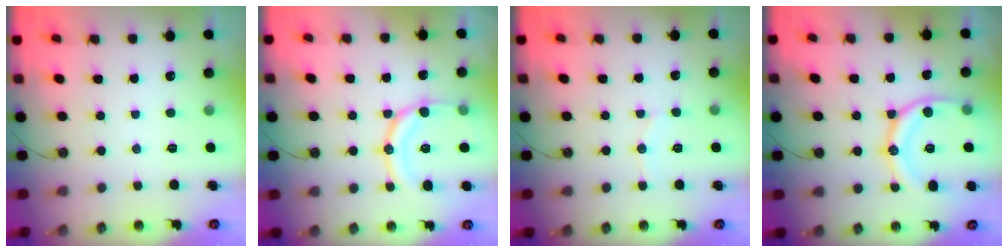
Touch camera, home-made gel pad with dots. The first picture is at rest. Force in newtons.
{"total": 14.7, "press": 14.5, "slide": 1.8}
{"total": 5.4, "press": 5.4, "slide": 0.5}
{"total": 15.8, "press": 15.8, "slide": 1.1}